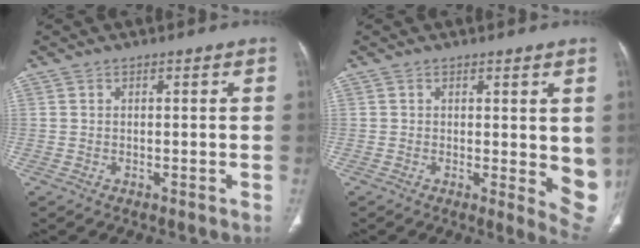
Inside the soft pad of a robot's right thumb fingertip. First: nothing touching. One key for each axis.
{"total": 7.8, "fx": 0.5, "fy": 3.0, "fz": 7.2, "tx": -0.068, "ty": -0.019, "tz": 0.006}